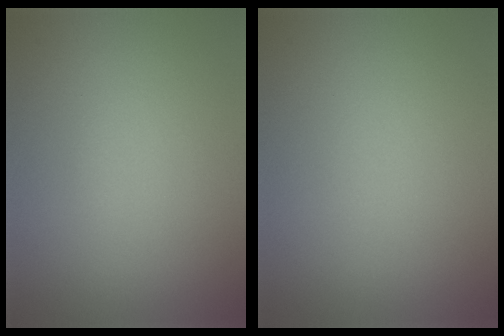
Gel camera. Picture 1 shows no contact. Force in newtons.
{"total": 0.0}